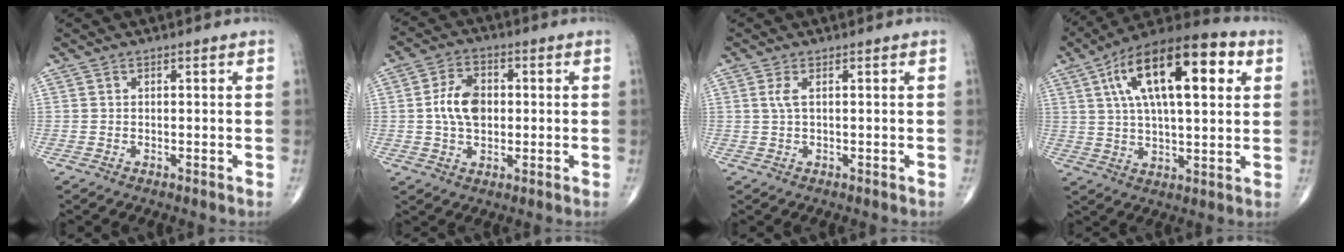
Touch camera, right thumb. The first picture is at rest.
{"total": 8.2, "force": [0.3, 5.5, 6.1], "torque": [-0.099, 0.009, 0.001]}
{"total": 1.6, "force": [0.4, 0.4, 1.5], "torque": [-0.046, 0.007, 0.011]}
{"total": 22.0, "force": [7.2, 8.8, 18.8], "torque": [-0.304, 0.012, 0.111]}